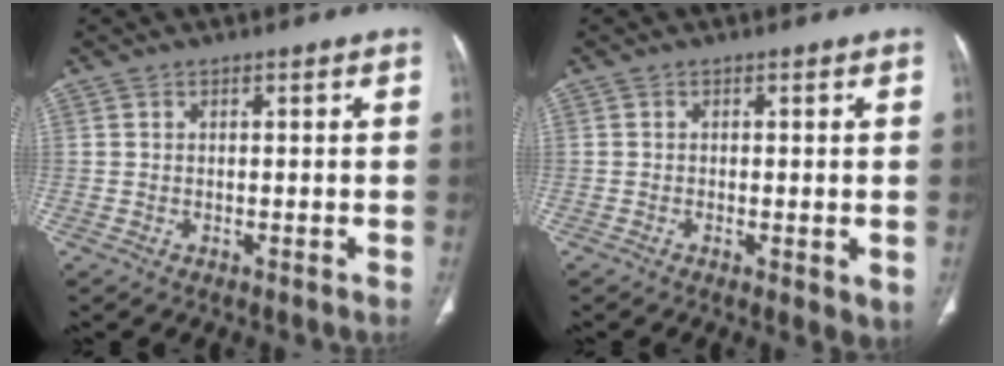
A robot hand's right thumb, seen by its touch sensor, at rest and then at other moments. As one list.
[{"total": 3.2, "force": [-0.6, 1.1, 3.0], "torque": [-0.043, -0.010, -0.010]}]